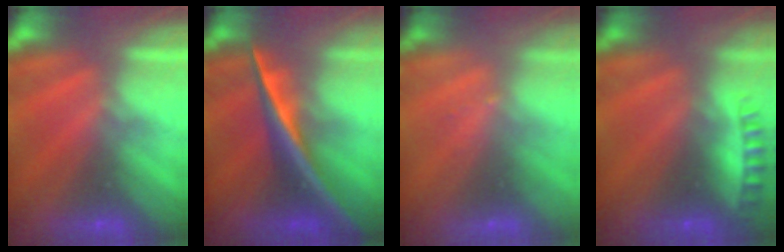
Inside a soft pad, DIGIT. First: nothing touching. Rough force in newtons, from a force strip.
{"total": 2.6}
{"total": 1.3}
{"total": 2.6}